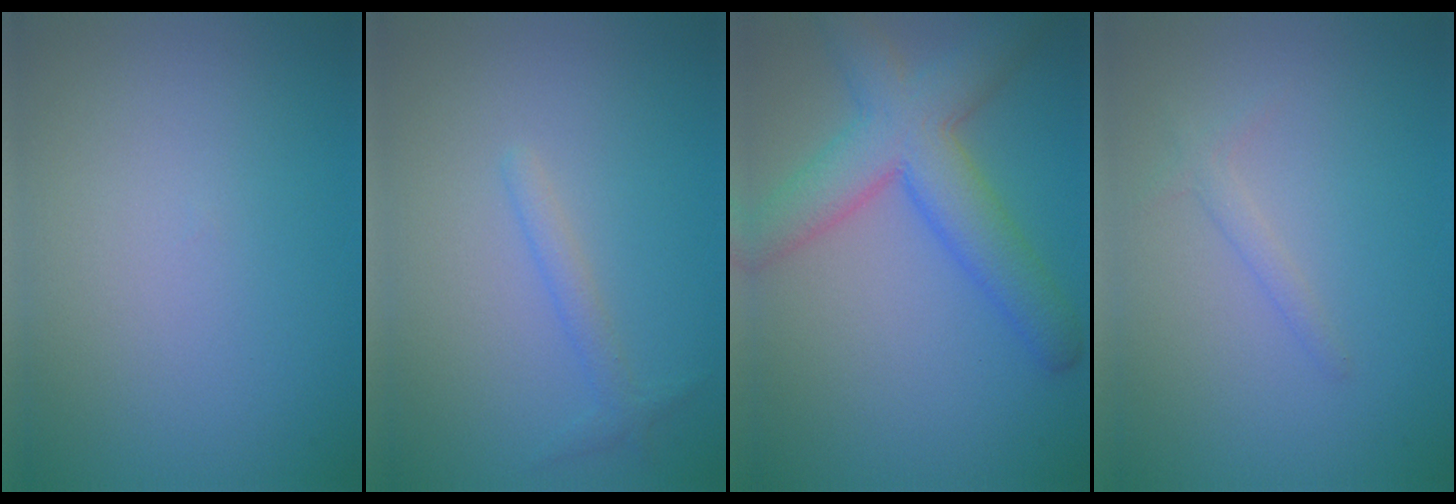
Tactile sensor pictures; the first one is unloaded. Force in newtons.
{"total": 1.4, "press": 1.4, "slide": 0.1}
{"total": 7.0, "press": 7.0, "slide": 0.3}
{"total": 1.0, "press": 1.0, "slide": 0.0}